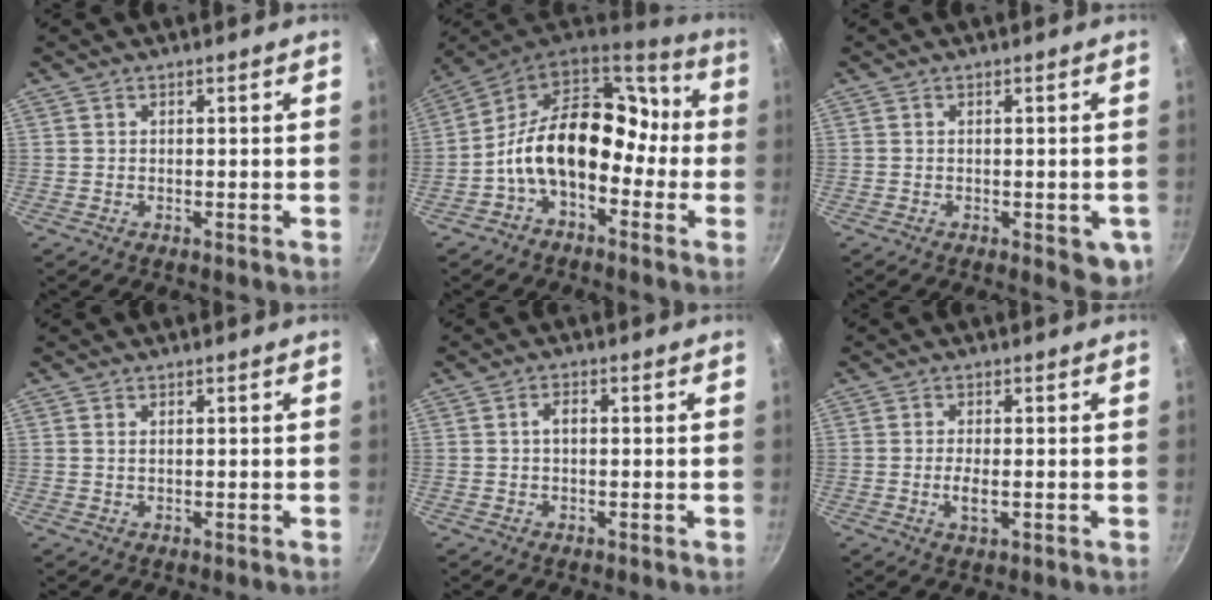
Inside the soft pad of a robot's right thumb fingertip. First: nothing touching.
{"total": 18.9, "force": [-3.3, 12.6, 13.7], "torque": [-0.179, 0.072, -0.077]}
{"total": 6.2, "force": [-1.8, 2.5, 5.3], "torque": [-0.044, -0.001, -0.020]}
{"total": 0.8, "force": [0.2, 0.4, 0.7], "torque": [-0.013, 0.000, 0.003]}
{"total": 1.8, "force": [0.0, 1.1, 1.5], "torque": [-0.027, 0.010, -0.002]}
{"total": 3.1, "force": [-0.6, 1.1, 2.9], "torque": [-0.063, -0.003, -0.013]}